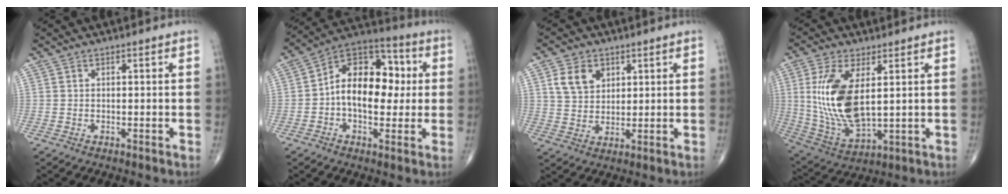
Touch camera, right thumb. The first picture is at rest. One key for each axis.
{"total": 16.1, "fx": 0.5, "fy": 10.2, "fz": 12.5, "tx": -0.160, "ty": 0.037, "tz": -0.002}
{"total": 6.8, "fx": 2.9, "fy": 5.0, "fz": 3.7, "tx": -0.046, "ty": -0.009, "tz": 0.056}
{"total": 15.5, "fx": 2.6, "fy": 7.1, "fz": 13.5, "tx": -0.280, "ty": -0.019, "tz": 0.067}